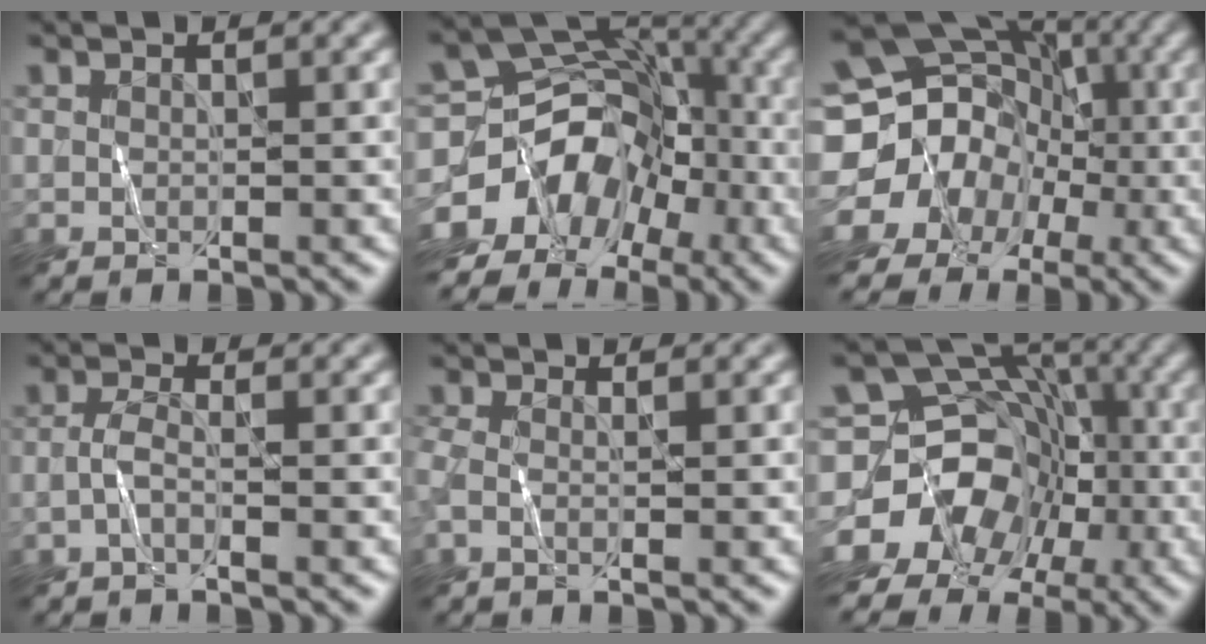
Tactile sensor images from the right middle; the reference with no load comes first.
{"total": 9.7, "force": [-5.7, 7.1, 3.3], "torque": [-0.054, 0.009, -0.101]}
{"total": 15.9, "force": [-3.7, 14.8, 4.3], "torque": [-0.110, 0.009, -0.095]}
{"total": 1.3, "force": [-0.8, -0.2, 1.0], "torque": [-0.029, 0.002, -0.020]}
{"total": 0.9, "force": [-0.2, 0.0, 0.8], "torque": [-0.032, -0.002, -0.009]}
{"total": 12.5, "force": [-6.1, 10.3, 3.5], "torque": [-0.050, -0.014, -0.118]}